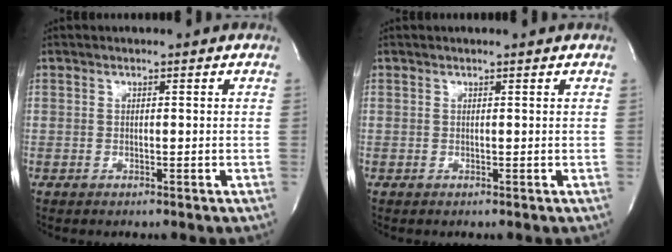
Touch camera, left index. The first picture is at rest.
{"total": 0.7, "force": [0.6, -0.1, 0.1], "torque": [-0.007, -0.003, 0.008]}